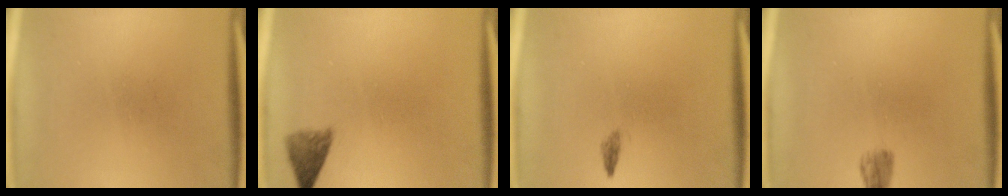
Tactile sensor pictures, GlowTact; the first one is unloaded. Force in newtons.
{"total": 2.8}
{"total": 0.8}
{"total": 2.1}